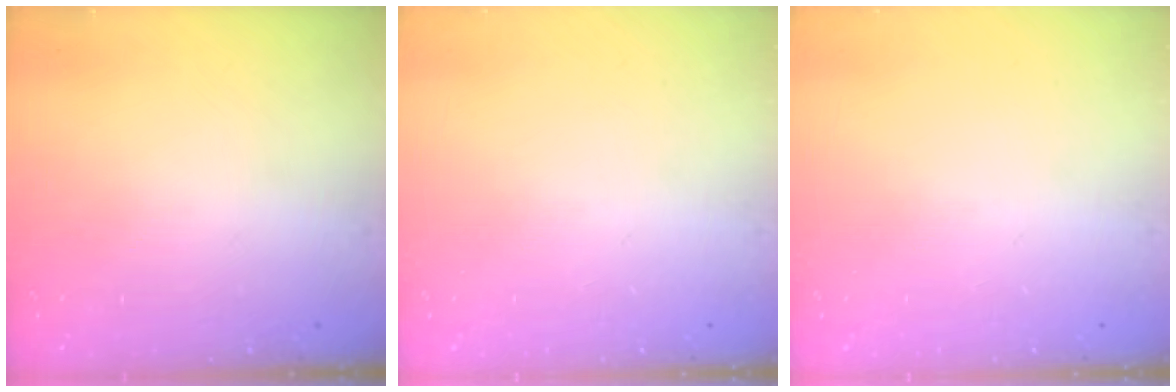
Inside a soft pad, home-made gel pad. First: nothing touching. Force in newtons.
{"total": 0.0}
{"total": 0.0}